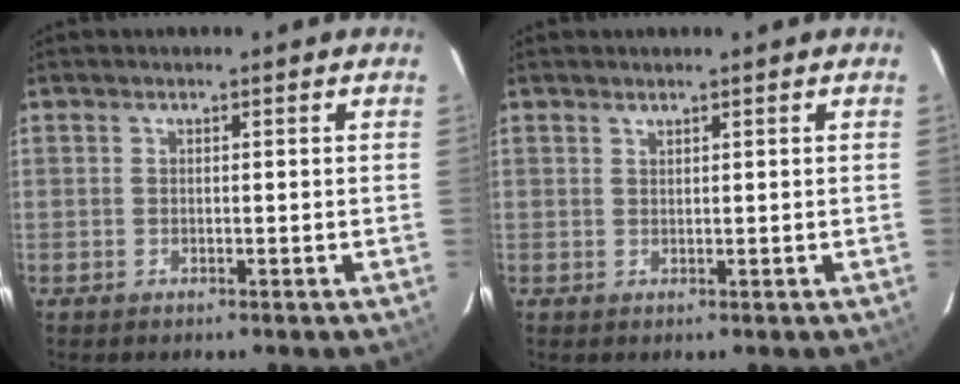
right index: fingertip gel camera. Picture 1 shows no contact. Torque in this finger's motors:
{"motor_torque": [-0.07, 0.20, -0.07, -0.01]}